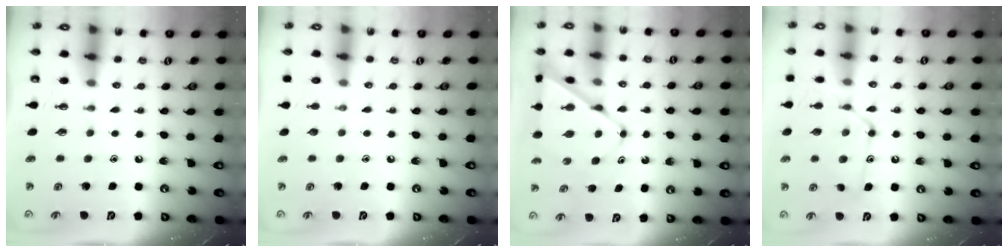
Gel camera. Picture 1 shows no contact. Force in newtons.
{"total": 0.0}
{"total": 10.0, "press": 10.0, "slide": 0.7}
{"total": 13.2, "press": 13.1, "slide": 0.9}